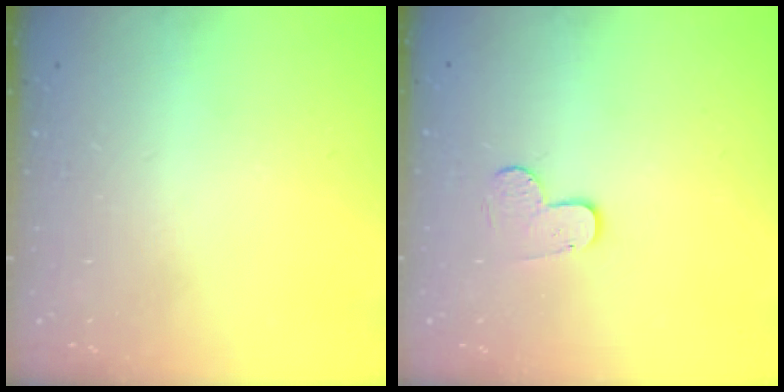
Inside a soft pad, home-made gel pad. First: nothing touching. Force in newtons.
{"total": 4.8, "press": 4.8, "slide": 0.3}